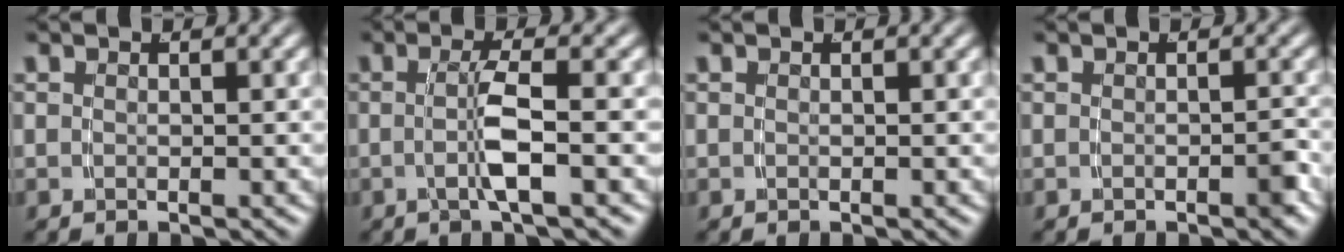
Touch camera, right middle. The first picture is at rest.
{"total": 3.1, "force": [-0.7, -0.3, 3.0], "torque": [-0.053, 0.000, -0.012]}
{"total": 0.0}
{"total": 0.9, "force": [-0.7, 0.0, 0.6], "torque": [-0.011, 0.001, -0.013]}